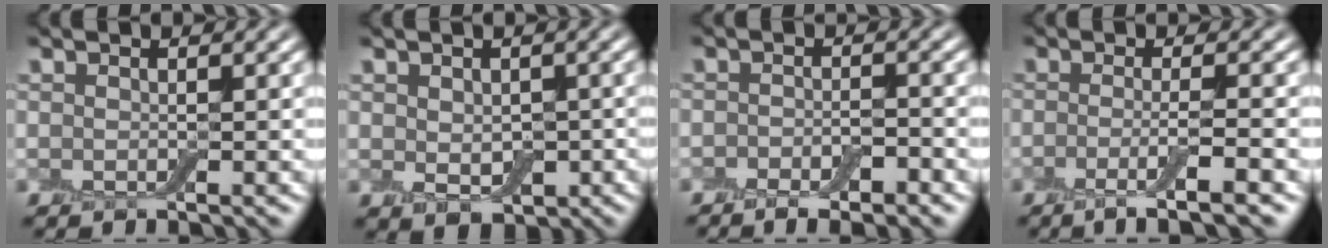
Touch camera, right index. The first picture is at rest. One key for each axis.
{"total": 3.3, "fx": -0.3, "fy": 2.3, "fz": 2.4, "tx": -0.037, "ty": -0.010, "tz": 0.000}
{"total": 3.5, "fx": -2.2, "fy": 1.4, "fz": 2.4, "tx": -0.025, "ty": 0.006, "tz": -0.032}
{"total": 3.9, "fx": -1.6, "fy": 0.6, "fz": 3.5, "tx": -0.056, "ty": -0.004, "tz": -0.038}